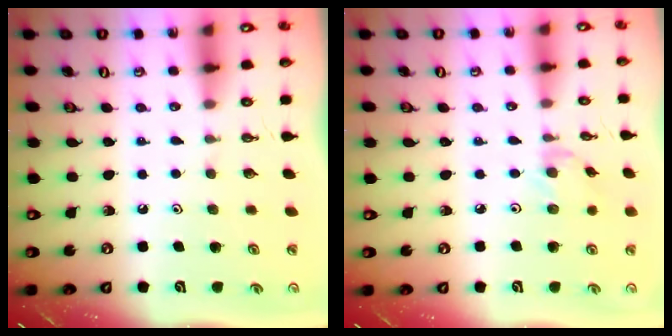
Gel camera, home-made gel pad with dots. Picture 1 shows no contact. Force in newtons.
{"total": 2.6, "press": 2.6, "slide": 0.4}